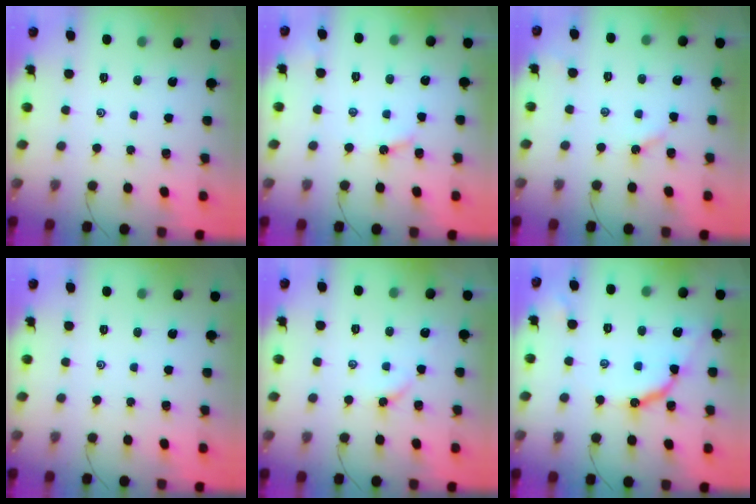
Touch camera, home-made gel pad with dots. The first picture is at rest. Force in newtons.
{"total": 3.3, "press": 3.3, "slide": 0.1}
{"total": 2.4, "press": 2.3, "slide": 0.3}
{"total": 0.0}
{"total": 5.9, "press": 5.8, "slide": 0.7}
{"total": 9.3, "press": 9.3, "slide": 0.8}